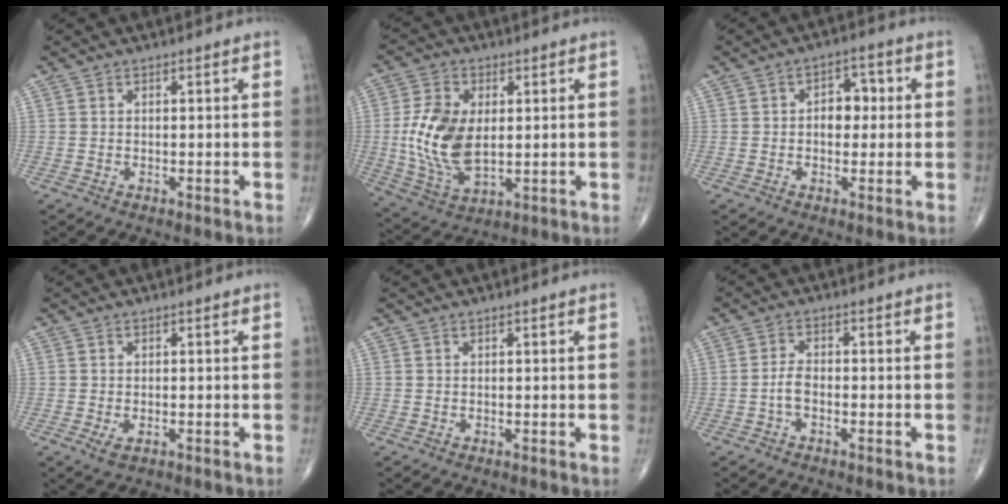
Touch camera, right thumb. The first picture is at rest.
{"total": 13.3, "force": [0.9, 7.8, 10.8], "torque": [-0.210, -0.010, 0.026]}
{"total": 5.4, "force": [0.4, 3.6, 4.0], "torque": [-0.029, 0.013, -0.001]}
{"total": 2.2, "force": [-0.9, 1.1, 1.7], "torque": [-0.032, -0.001, -0.012]}
{"total": 0.0}
{"total": 2.8, "force": [-1.1, 1.3, 2.2], "torque": [-0.046, 0.013, -0.026]}